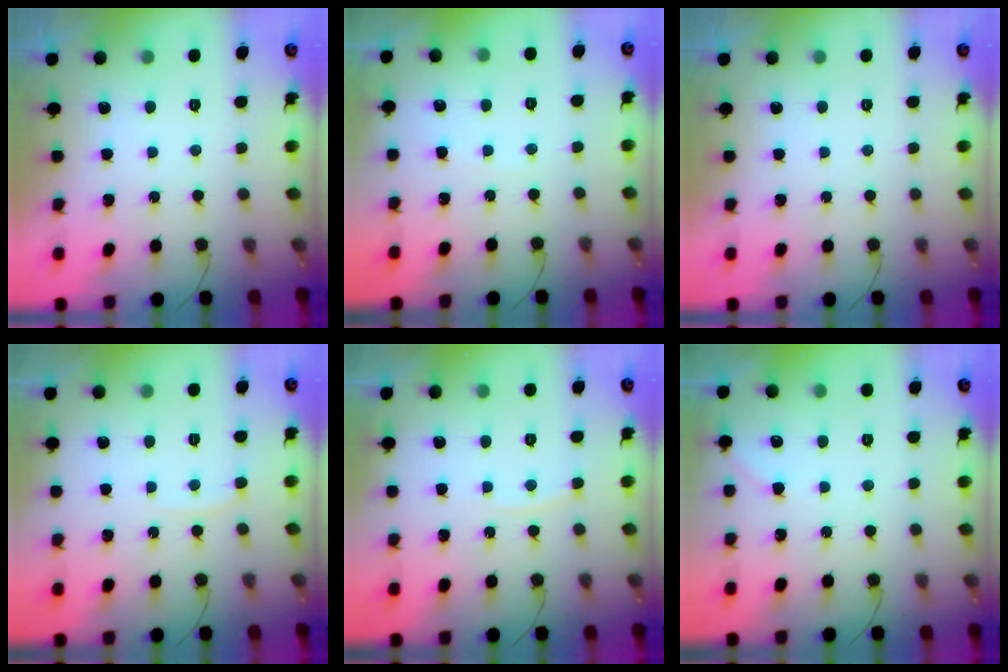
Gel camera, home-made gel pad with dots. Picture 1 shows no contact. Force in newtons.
{"total": 2.0, "press": 2.0, "slide": 0.2}
{"total": 0.0}
{"total": 3.8, "press": 3.7, "slide": 0.6}
{"total": 4.3, "press": 4.3, "slide": 0.6}
{"total": 2.2, "press": 2.1, "slide": 0.3}